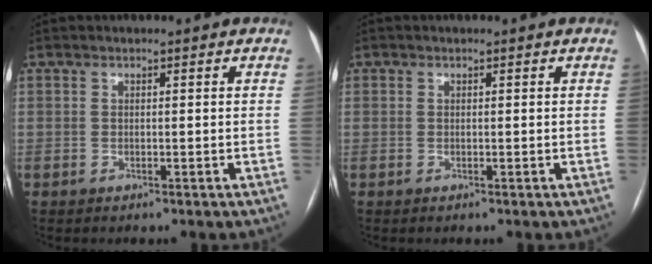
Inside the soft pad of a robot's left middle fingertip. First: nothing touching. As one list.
[{"total": 0.0}]